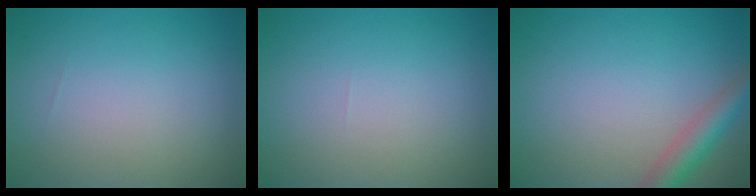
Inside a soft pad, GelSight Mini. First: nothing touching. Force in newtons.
{"total": 0.0}
{"total": 3.5, "press": 3.5, "slide": 0.1}